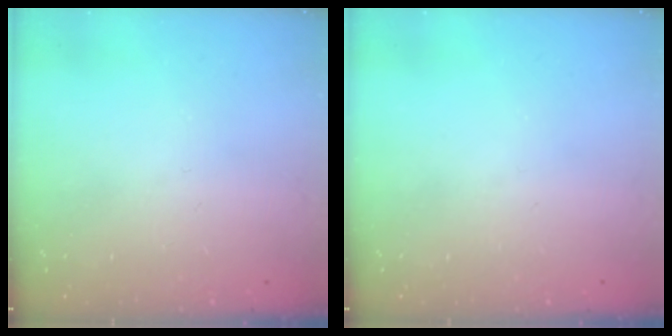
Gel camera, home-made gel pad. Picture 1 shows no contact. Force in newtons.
{"total": 0.0}